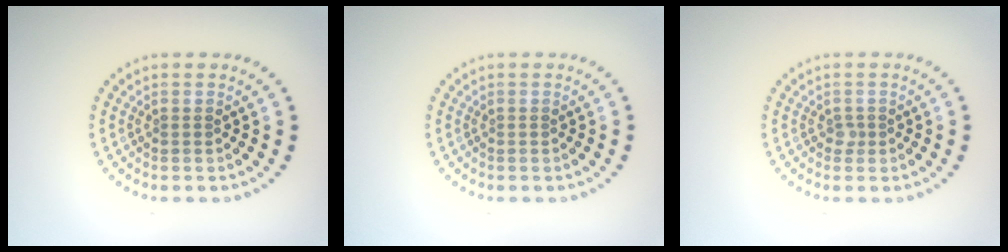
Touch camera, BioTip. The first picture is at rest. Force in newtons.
{"total": 0.0}
{"total": 0.8, "press": 0.5, "slide": 0.6}